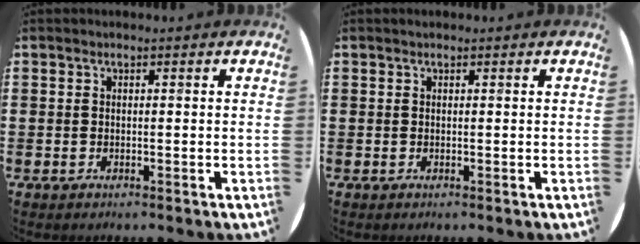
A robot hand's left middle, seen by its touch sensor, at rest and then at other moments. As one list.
[{"total": 0.0}]